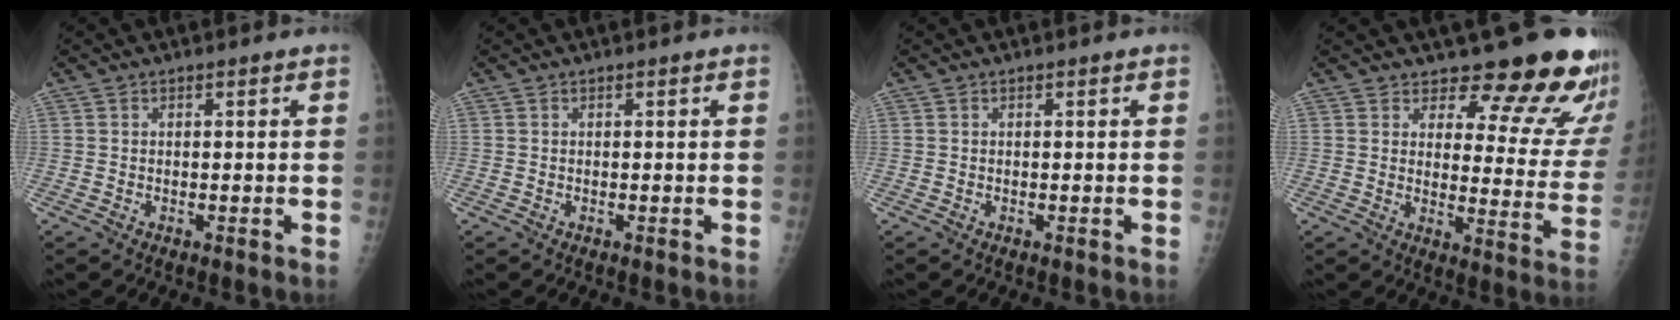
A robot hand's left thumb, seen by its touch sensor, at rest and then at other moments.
{"total": 0.0}
{"total": 0.0}
{"total": 16.3, "force": [14.4, 5.0, 5.6], "torque": [-0.016, -0.134, 0.159]}